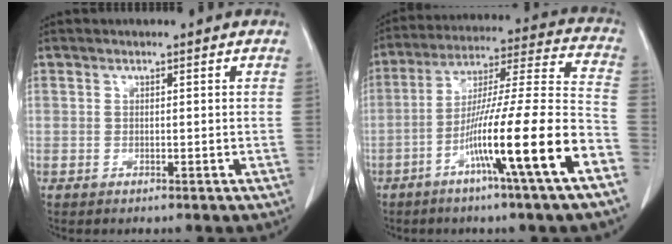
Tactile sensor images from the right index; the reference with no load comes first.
{"total": 18.7, "force": [-8.5, -0.9, 16.7], "torque": [-0.276, -0.012, -0.147]}